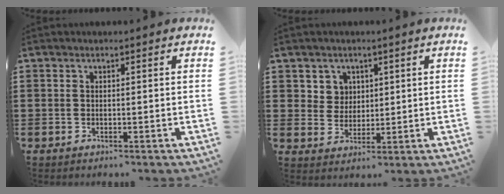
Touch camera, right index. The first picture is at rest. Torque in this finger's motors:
{"motor_torque": [0.06, -0.04, 0.05, 0.01]}